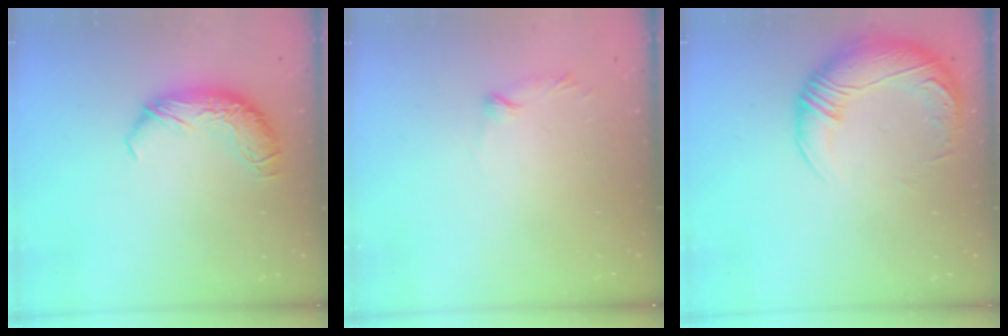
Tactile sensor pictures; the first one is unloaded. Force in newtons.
{"total": 7.8, "press": 7.7, "slide": 0.8}
{"total": 3.0, "press": 0.1, "slide": 3.0}